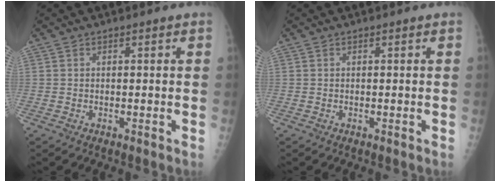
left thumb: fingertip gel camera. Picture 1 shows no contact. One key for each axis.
{"total": 0.0}